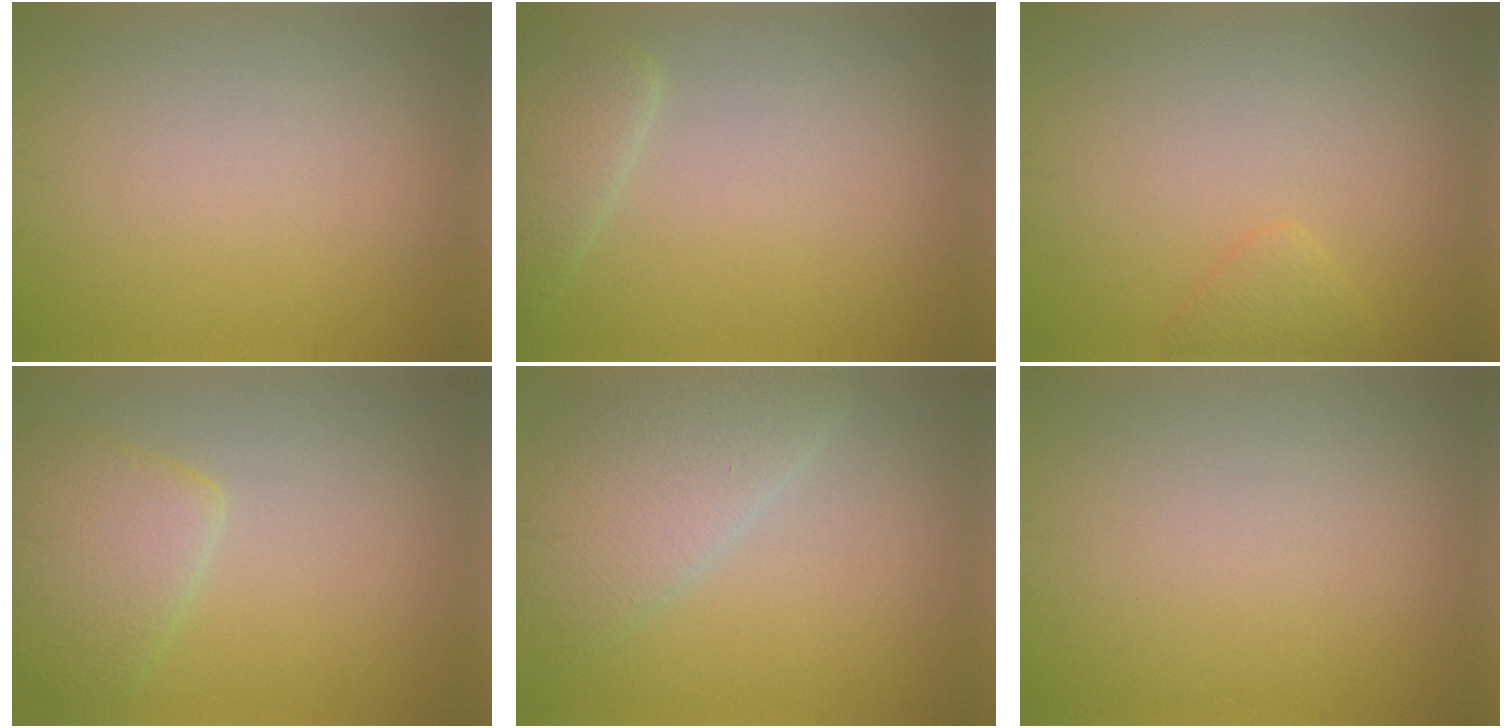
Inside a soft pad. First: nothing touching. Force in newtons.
{"total": 2.6, "press": 2.6, "slide": 0.3}
{"total": 1.5, "press": 1.5, "slide": 0.1}
{"total": 4.3, "press": 4.3, "slide": 0.2}
{"total": 5.4, "press": 5.4, "slide": 0.2}
{"total": 0.0}